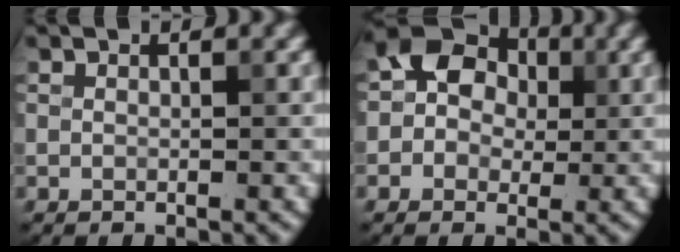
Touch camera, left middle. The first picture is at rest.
{"total": 5.3, "force": [0.8, 4.6, 2.5], "torque": [-0.024, 0.031, -0.013]}